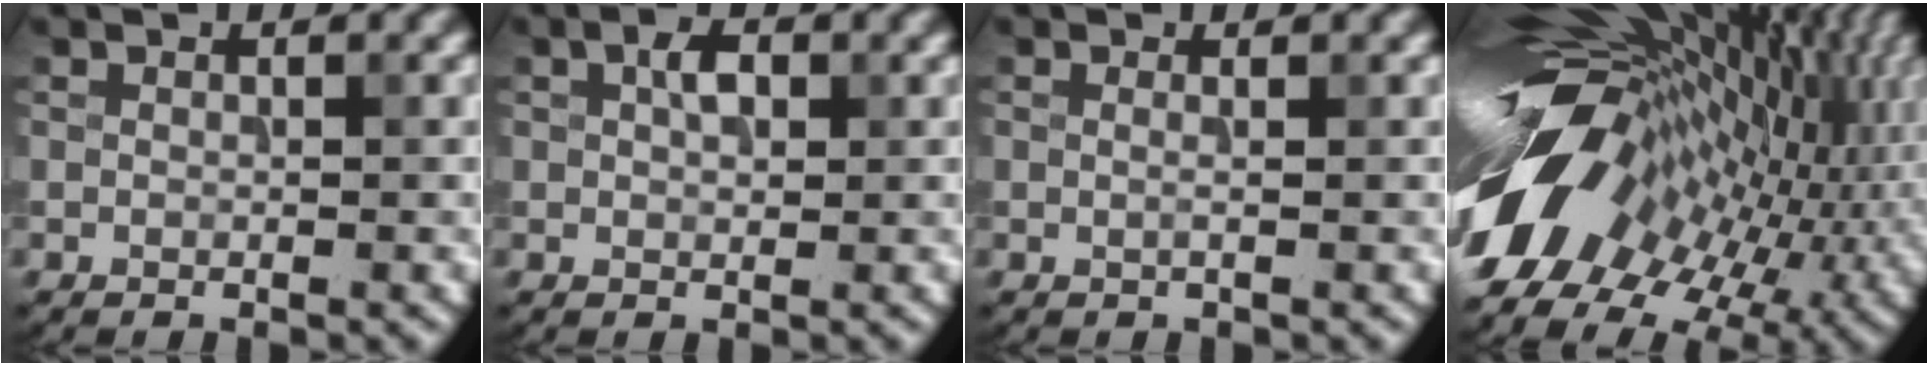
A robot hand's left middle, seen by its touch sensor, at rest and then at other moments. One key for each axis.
{"total": 2.0, "fx": 0.6, "fy": 1.2, "fz": 1.5, "tx": -0.027, "ty": 0.003, "tz": 0.008}
{"total": 0.6, "fx": -0.1, "fy": 0.1, "fz": 0.6, "tx": -0.014, "ty": -0.002, "tz": -0.006}
{"total": 18.0, "fx": -0.5, "fy": 11.4, "fz": 14.0, "tx": -0.278, "ty": -0.005, "tz": -0.009}